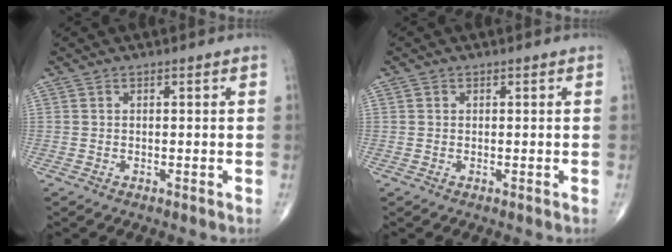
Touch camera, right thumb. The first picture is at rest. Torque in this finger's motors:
{"motor_torque": [-0.19, 0.18, -0.34, -0.12, 0.02]}